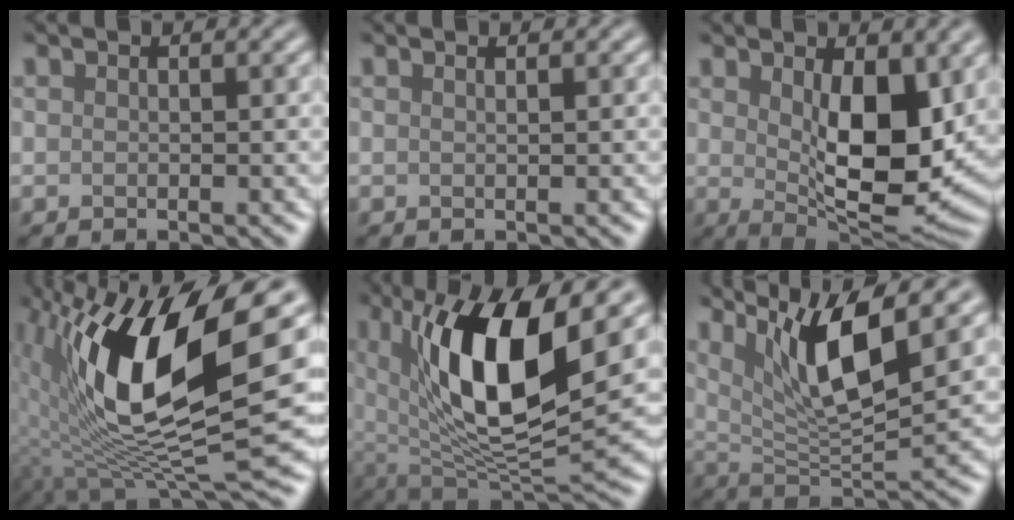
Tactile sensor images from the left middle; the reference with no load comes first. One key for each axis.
{"total": 0.8, "fx": 0.4, "fy": 0.3, "fz": 0.6, "tx": -0.005, "ty": 0.001, "tz": 0.001}
{"total": 9.5, "fx": 1.4, "fy": 4.1, "fz": 8.4, "tx": -0.129, "ty": -0.010, "tz": 0.030}
{"total": 15.1, "fx": 3.0, "fy": 5.2, "fz": 13.9, "tx": -0.256, "ty": -0.010, "tz": 0.045}
{"total": 12.3, "fx": 3.7, "fy": 4.4, "fz": 10.8, "tx": -0.189, "ty": -0.012, "tz": 0.070}
{"total": 8.9, "fx": 4.2, "fy": 2.3, "fz": 7.5, "tx": -0.130, "ty": -0.010, "tz": 0.077}